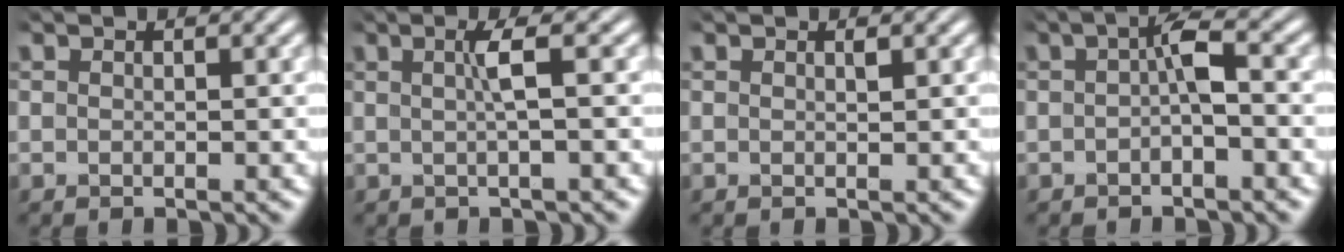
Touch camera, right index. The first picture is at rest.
{"total": 2.4, "force": [0.6, 0.1, 2.3], "torque": [-0.038, 0.008, 0.010]}
{"total": 0.5, "force": [0.4, 0.1, 0.3], "torque": [-0.006, -0.002, 0.008]}
{"total": 2.2, "force": [0.1, 0.5, 2.2], "torque": [-0.037, 0.003, 0.000]}